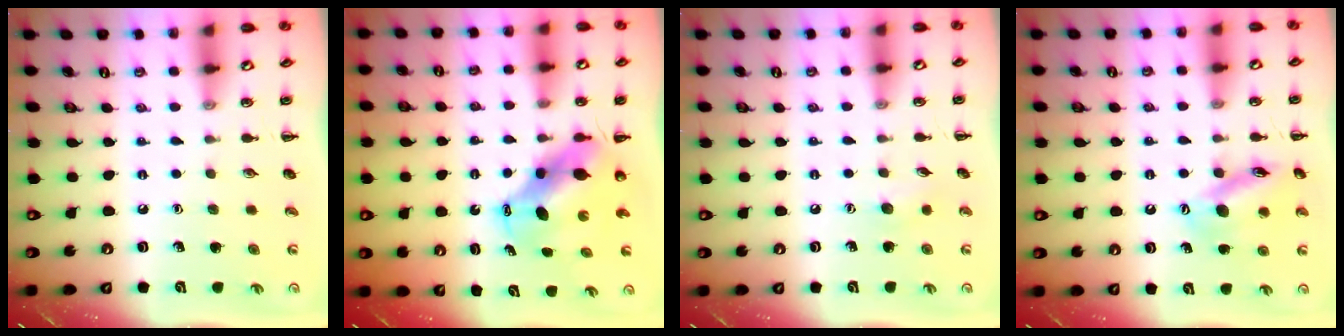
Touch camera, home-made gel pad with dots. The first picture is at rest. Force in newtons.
{"total": 7.2, "press": 6.9, "slide": 2.1}
{"total": 5.6, "press": 5.4, "slide": 1.5}
{"total": 13.2, "press": 13.0, "slide": 2.2}